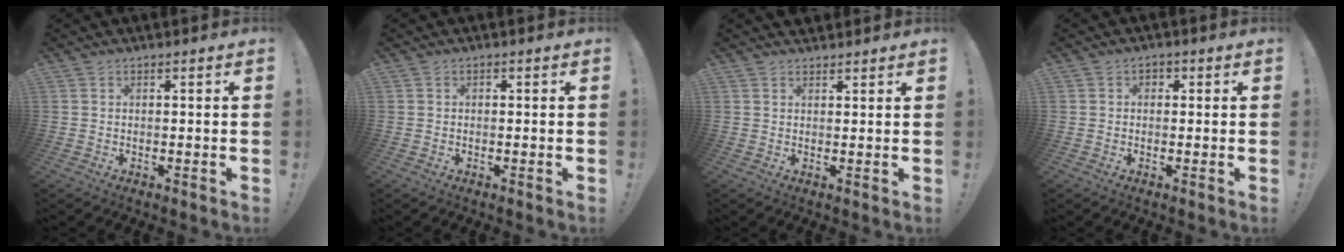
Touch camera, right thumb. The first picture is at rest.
{"total": 0.6, "force": [-0.4, 0.4, 0.2], "torque": [-0.002, 0.001, -0.006]}
{"total": 1.7, "force": [1.5, 0.8, -0.1], "torque": [0.009, -0.011, 0.027]}
{"total": 1.8, "force": [-0.2, 1.5, 0.9], "torque": [-0.007, 0.003, -0.006]}